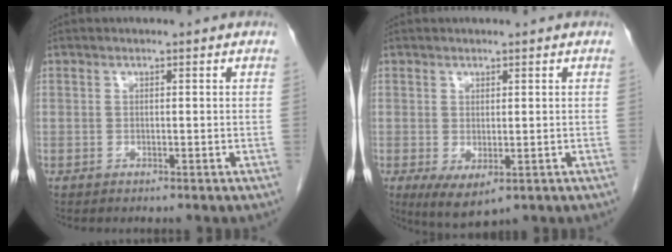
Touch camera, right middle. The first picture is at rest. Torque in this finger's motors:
{"motor_torque": [0.48, -0.68, 0.28, 0.07]}